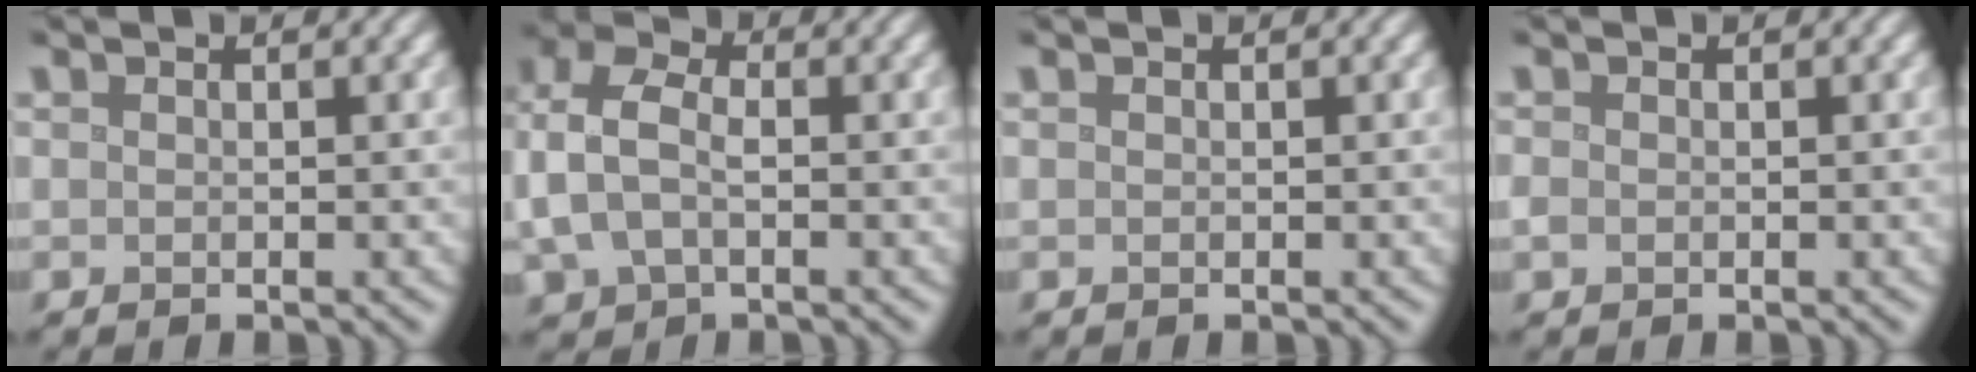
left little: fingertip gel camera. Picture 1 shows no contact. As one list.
[{"total": 6.1, "force": [0.3, 4.3, 4.4], "torque": [-0.111, 0.008, -0.003]}, {"total": 0.0}, {"total": 0.6, "force": [-0.2, 0.5, 0.3], "torque": [-0.009, -0.003, -0.005]}]